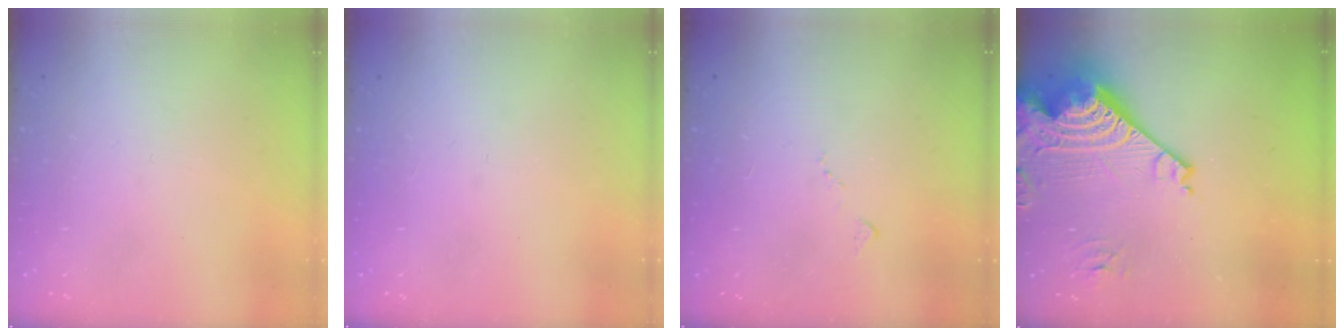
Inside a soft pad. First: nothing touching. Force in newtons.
{"total": 1.0, "press": 0.9, "slide": 0.4}
{"total": 6.2, "press": 6.1, "slide": 0.8}
{"total": 15.7, "press": 15.7, "slide": 1.4}